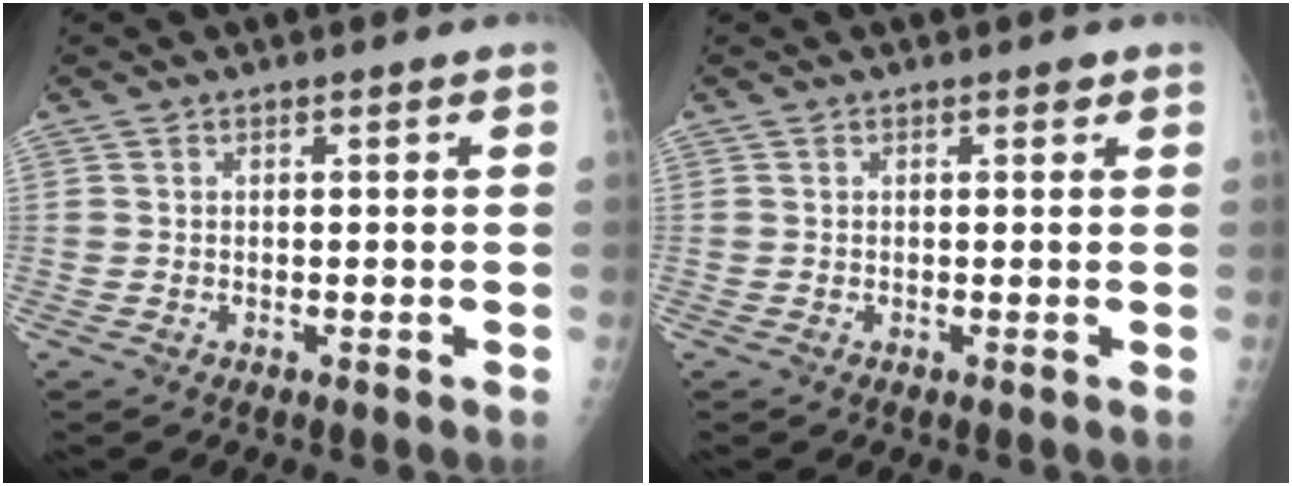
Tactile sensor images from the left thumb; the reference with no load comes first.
{"total": 0.7, "force": [0.4, 0.4, 0.4], "torque": [0.000, -0.001, 0.003]}